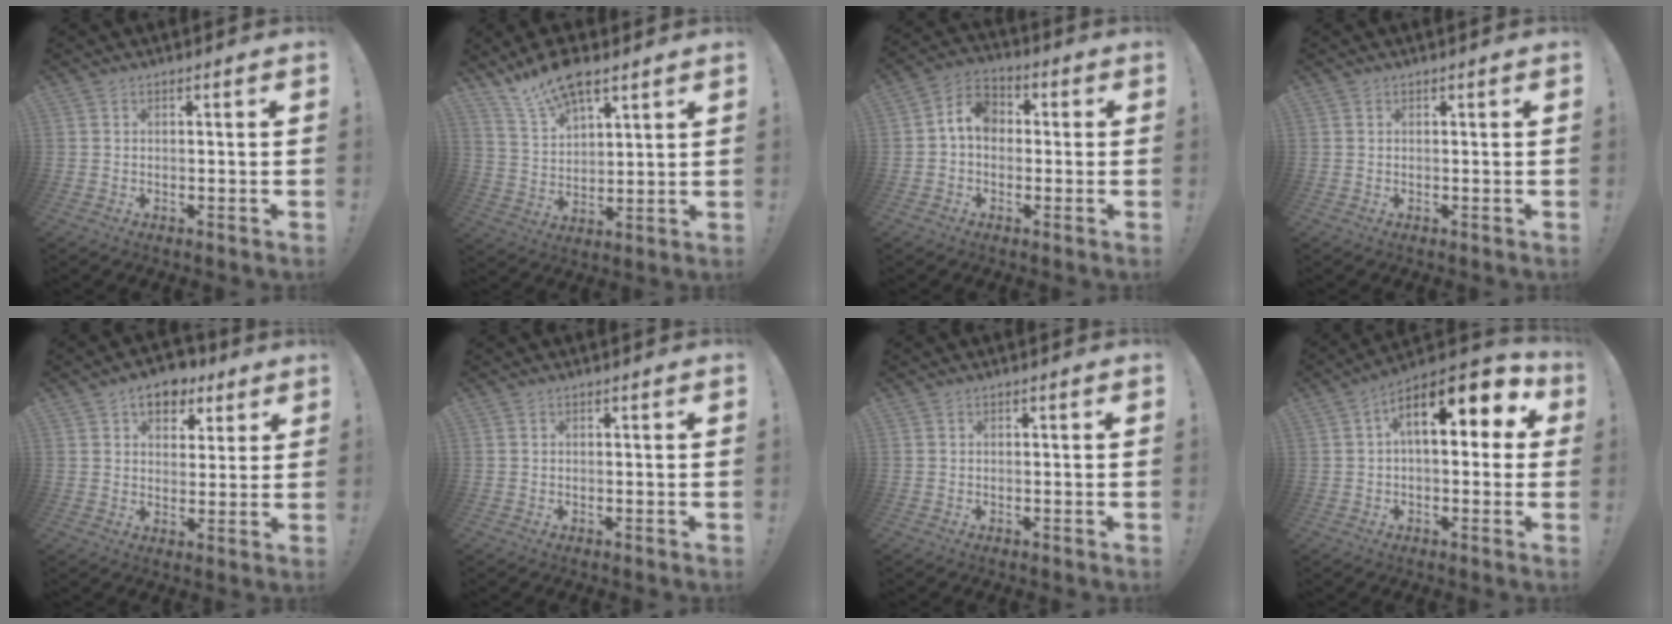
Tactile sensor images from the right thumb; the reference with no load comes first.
{"total": 12.2, "force": [9.3, 4.6, 6.3], "torque": [-0.122, -0.050, 0.171]}
{"total": 7.5, "force": [0.0, 5.7, 4.8], "torque": [-0.092, 0.018, 0.006]}
{"total": 0.0}
{"total": 8.8, "force": [5.0, 6.1, 4.0], "torque": [-0.059, -0.018, 0.094]}
{"total": 0.0}
{"total": 0.0}
{"total": 14.4, "force": [4.8, 6.7, 11.9], "torque": [-0.169, -0.021, 0.076]}